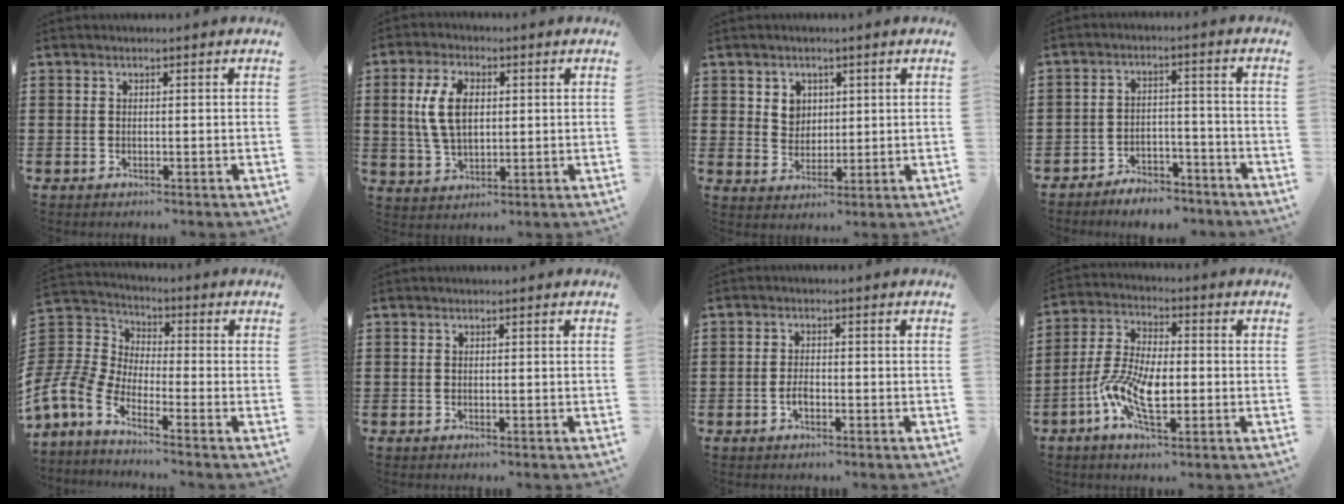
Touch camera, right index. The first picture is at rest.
{"total": 7.8, "force": [1.2, 4.4, 6.3], "torque": [-0.158, 0.008, 0.012]}
{"total": 3.8, "force": [1.7, 3.2, 0.9], "torque": [-0.025, 0.007, 0.030]}
{"total": 4.3, "force": [-4.2, 1.0, 0.1], "torque": [-0.007, 0.009, -0.085]}
{"total": 6.4, "force": [-4.9, 3.4, 2.4], "torque": [-0.097, -0.009, -0.109]}
{"total": 0.0}
{"total": 2.0, "force": [-0.8, 0.9, 1.6], "torque": [-0.041, -0.004, -0.016]}
{"total": 9.5, "force": [-2.8, 3.9, 8.2], "torque": [-0.192, -0.014, -0.055]}